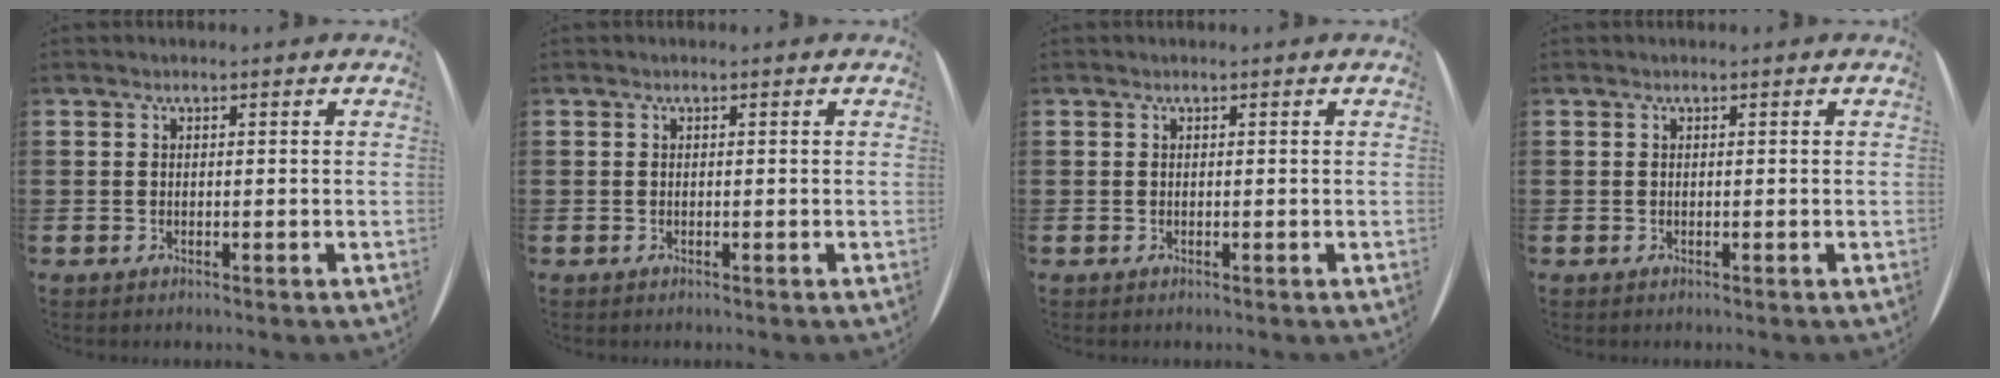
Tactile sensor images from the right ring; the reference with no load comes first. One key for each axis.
{"total": 0.0}
{"total": 0.0}
{"total": 0.0}